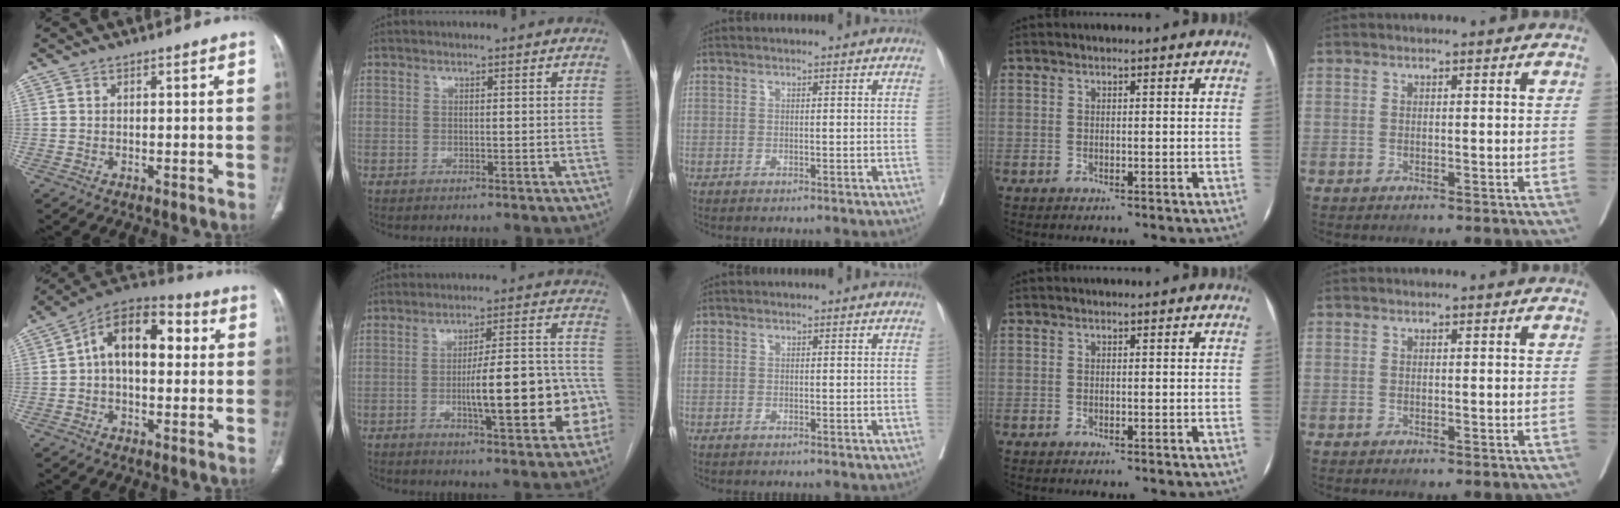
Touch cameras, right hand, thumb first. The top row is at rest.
{"thumb": {"total": 14.3, "force": [2.0, 8.5, 11.4], "torque": [-0.157, 0.039, 0.021]}, "index": {"total": 15.8, "force": [-4.4, 3.1, 14.8], "torque": [-0.189, 0.032, -0.054]}}